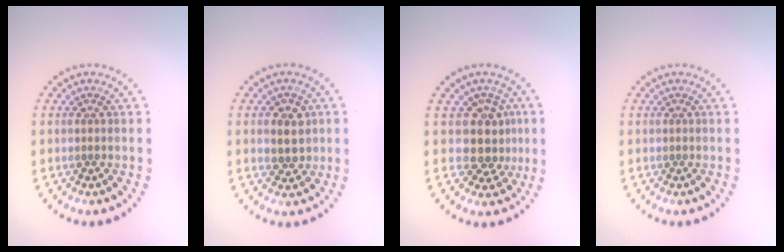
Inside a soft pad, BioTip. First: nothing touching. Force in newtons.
{"total": 2.8, "press": 2.7, "slide": 0.8}
{"total": 3.3, "press": 2.7, "slide": 1.9}
{"total": 0.0}